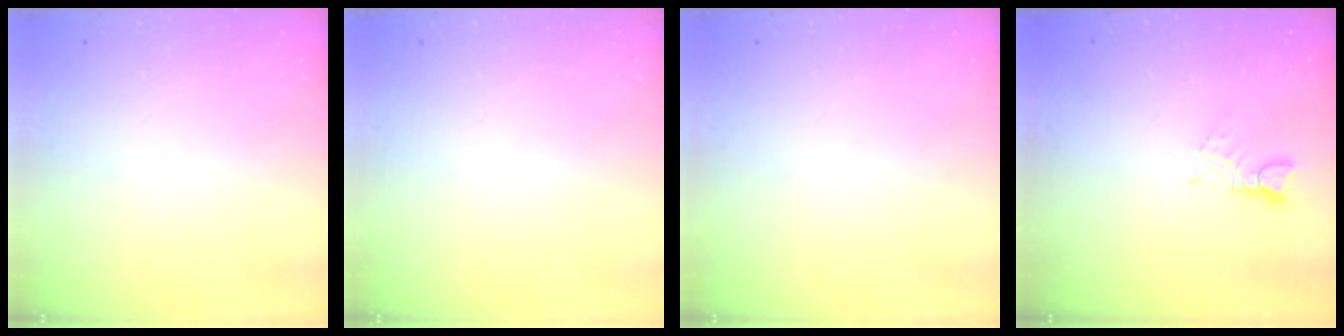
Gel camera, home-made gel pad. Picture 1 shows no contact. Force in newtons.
{"total": 0.0}
{"total": 0.0}
{"total": 1.6, "press": 1.6, "slide": 0.2}